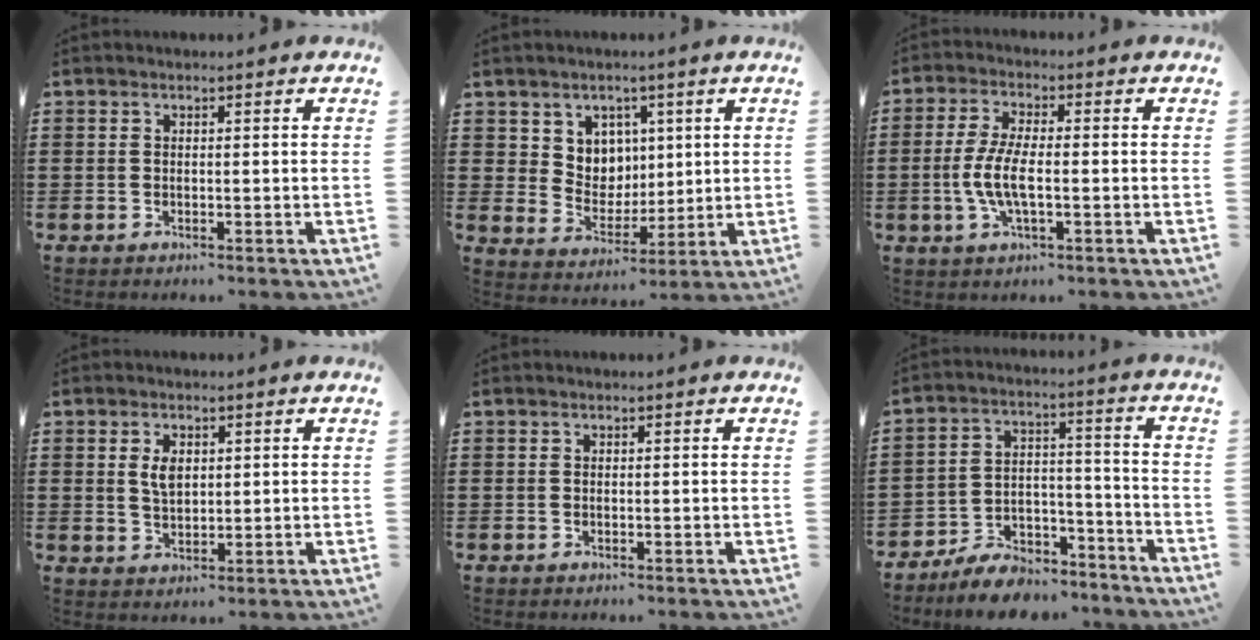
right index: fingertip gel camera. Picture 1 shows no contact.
{"total": 6.0, "force": [3.1, 5.1, 0.6], "torque": [-0.036, -0.005, 0.057]}
{"total": 6.2, "force": [-1.4, 1.9, 5.7], "torque": [-0.134, -0.009, -0.035]}
{"total": 3.2, "force": [0.9, 1.8, 2.5], "torque": [-0.055, 0.008, 0.014]}
{"total": 0.0}
{"total": 8.0, "force": [-7.5, 2.3, 1.5], "torque": [-0.021, 0.029, -0.142]}